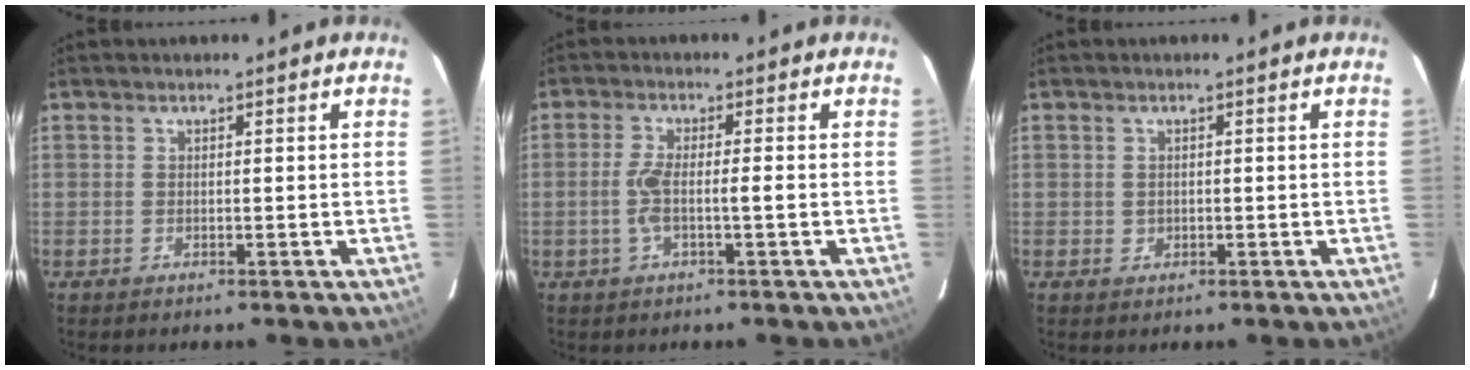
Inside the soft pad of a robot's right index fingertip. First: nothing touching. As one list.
[{"total": 3.9, "force": [-0.9, 0.3, 3.8], "torque": [-0.081, 0.007, -0.016]}, {"total": 0.7, "force": [-0.1, 0.6, 0.4], "torque": [-0.010, -0.001, 0.001]}]